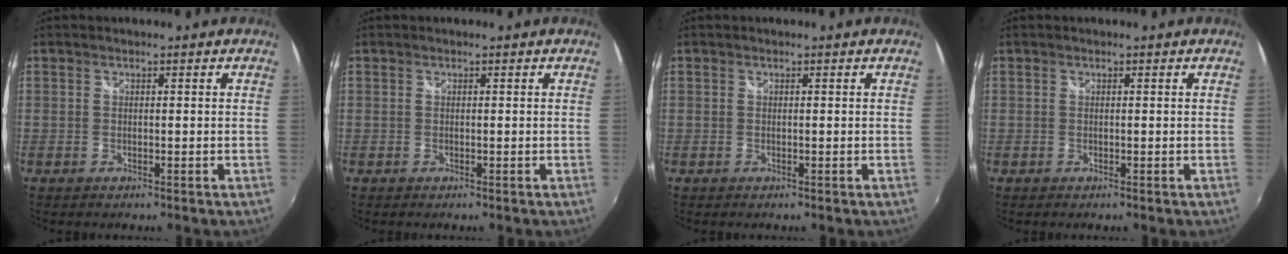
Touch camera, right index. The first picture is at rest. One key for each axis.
{"total": 0.0}
{"total": 0.0}
{"total": 0.0}